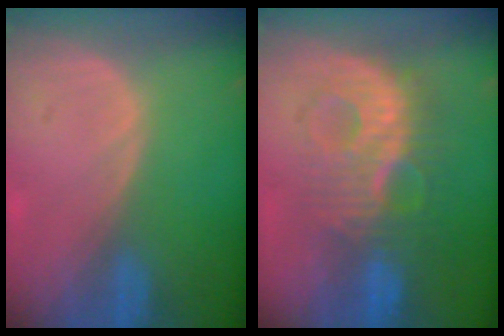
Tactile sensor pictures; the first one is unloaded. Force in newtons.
{"total": 9.4, "press": 9.3, "slide": 1.6}